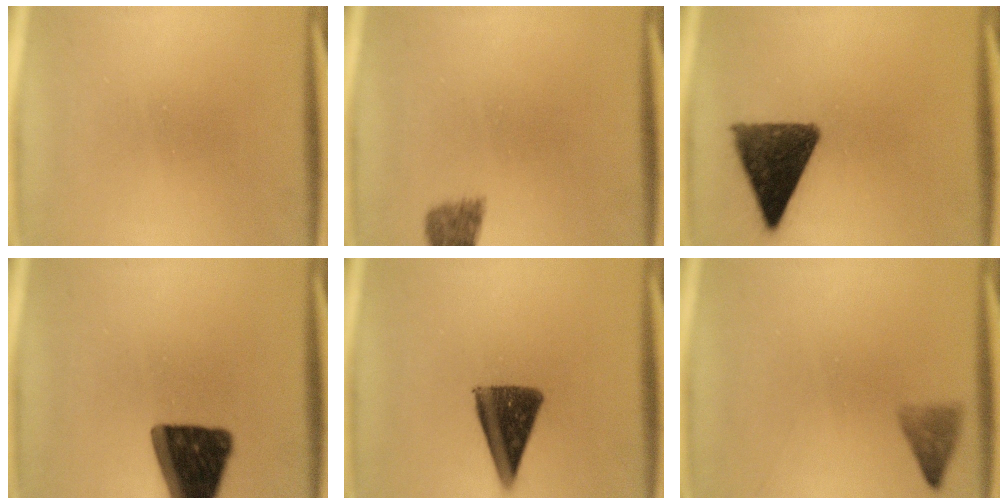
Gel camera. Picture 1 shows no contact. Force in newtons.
{"total": 2.3}
{"total": 12.3}
{"total": 17.1}
{"total": 10.9}
{"total": 2.0}